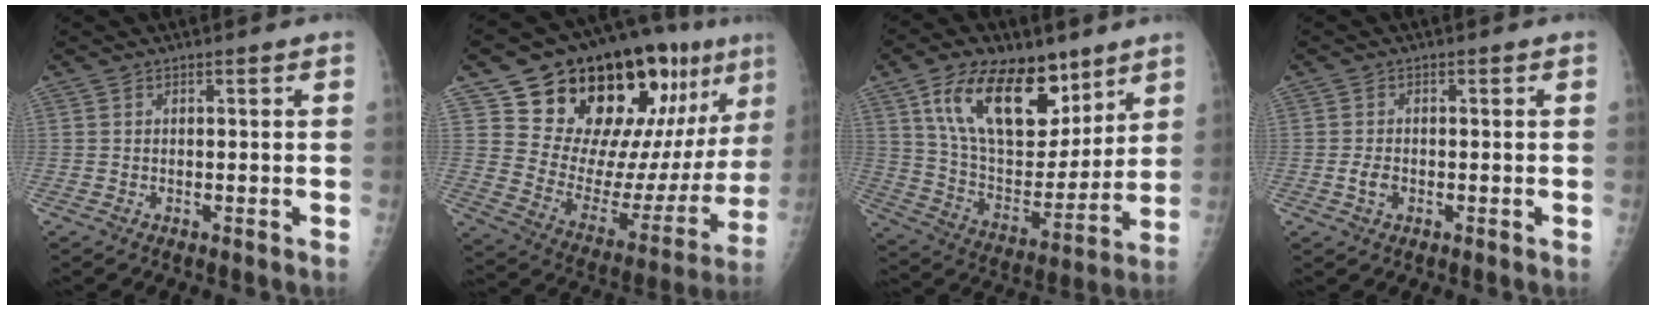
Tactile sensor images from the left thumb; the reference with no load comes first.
{"total": 27.9, "force": [15.4, 12.1, 19.9], "torque": [-0.249, -0.042, 0.249]}
{"total": 22.4, "force": [12.2, 12.2, 14.2], "torque": [-0.196, -0.054, 0.218]}
{"total": 2.2, "force": [-0.6, 1.6, 1.5], "torque": [-0.024, 0.002, -0.011]}